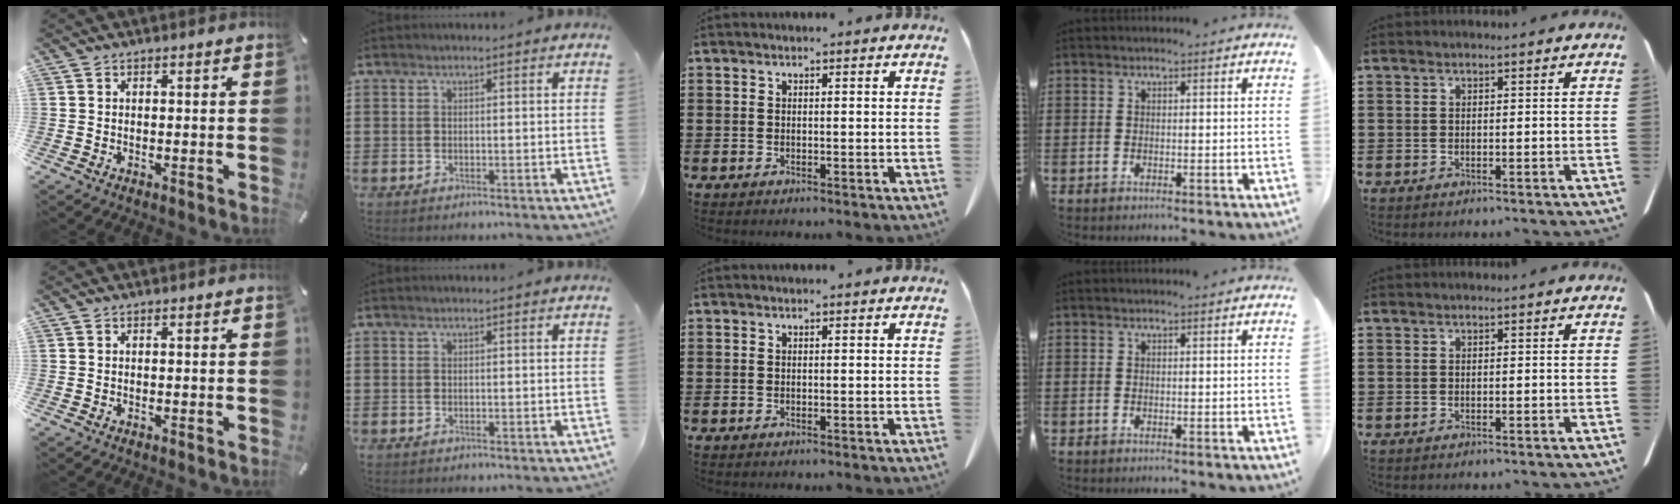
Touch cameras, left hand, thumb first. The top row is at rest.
{}